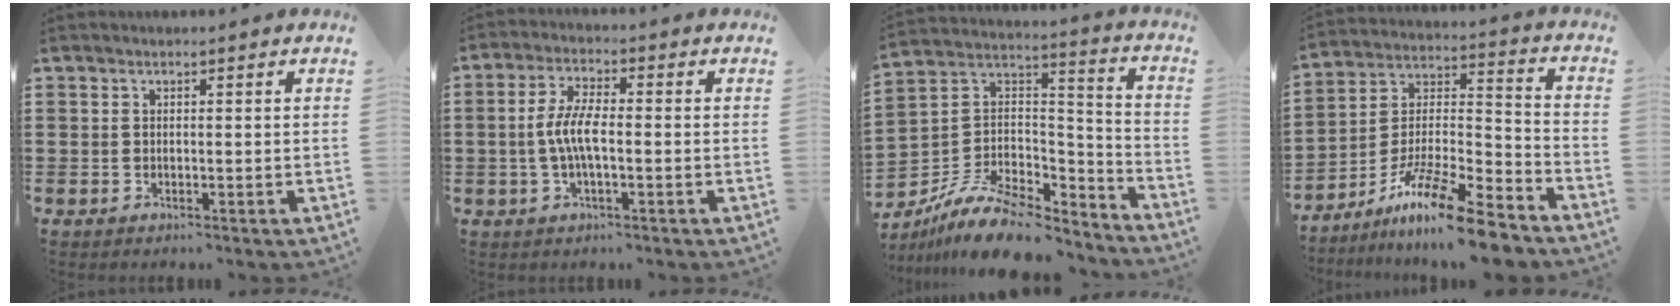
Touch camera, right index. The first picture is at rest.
{"total": 5.6, "force": [-0.8, 1.8, 5.3], "torque": [-0.114, -0.001, -0.021]}
{"total": 11.9, "force": [-8.8, 5.1, 6.2], "torque": [-0.123, 0.026, -0.163]}
{"total": 14.3, "force": [-11.2, 1.5, 8.7], "torque": [-0.149, 0.032, -0.209]}